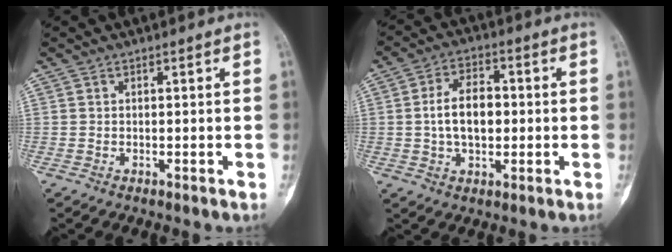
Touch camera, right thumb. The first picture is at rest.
{"total": 8.9, "force": [-0.1, 5.5, 7.0], "torque": [-0.105, 0.015, -0.005]}